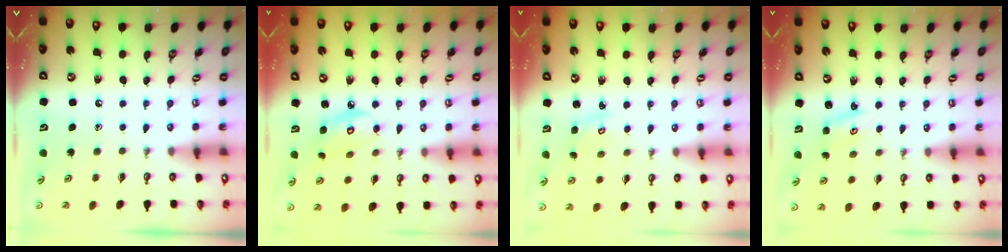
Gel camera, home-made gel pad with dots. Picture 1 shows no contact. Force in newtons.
{"total": 6.7, "press": 6.7, "slide": 0.3}
{"total": 2.5, "press": 2.5, "slide": 0.3}
{"total": 2.0, "press": 2.0, "slide": 0.2}